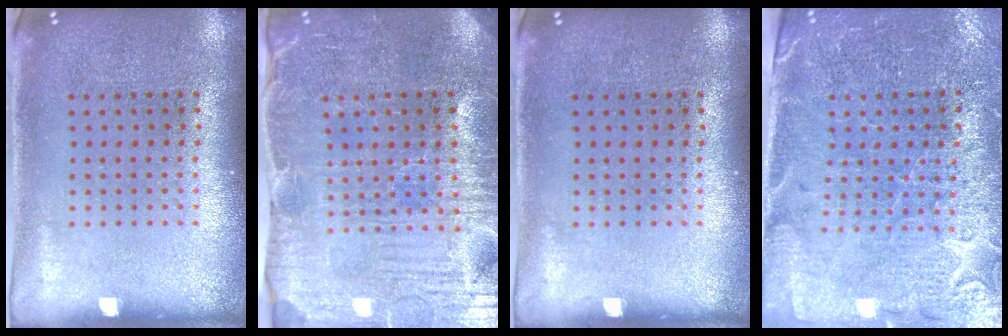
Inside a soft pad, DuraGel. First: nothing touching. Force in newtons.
{"total": 3.8, "press": 3.8, "slide": 0.5}
{"total": 0.0}
{"total": 3.2, "press": 3.1, "slide": 0.8}